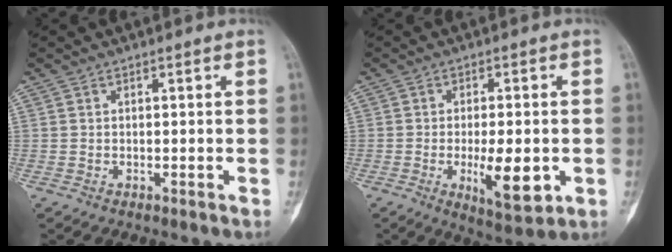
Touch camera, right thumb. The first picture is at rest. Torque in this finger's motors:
{"motor_torque": [-0.05, 0.85, -0.27, 0.01, 0.04]}